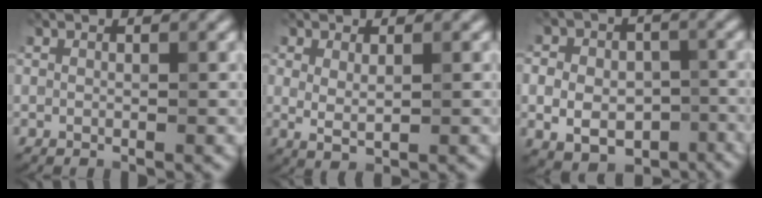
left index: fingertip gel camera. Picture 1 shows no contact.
{"total": 1.6, "force": [0.4, 0.5, 1.5], "torque": [-0.029, -0.006, 0.012]}
{"total": 7.8, "force": [-2.0, 6.1, 4.5], "torque": [-0.055, -0.020, -0.037]}